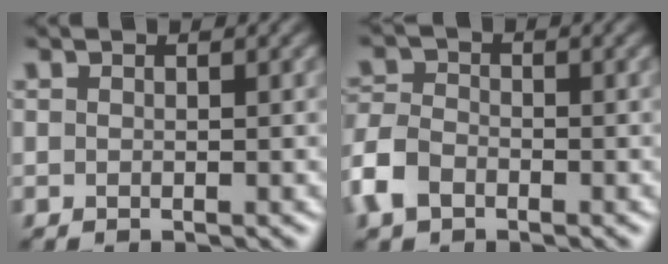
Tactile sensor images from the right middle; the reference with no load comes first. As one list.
[{"total": 4.0, "force": [-2.1, 2.6, 2.1], "torque": [-0.052, 0.000, -0.055]}]